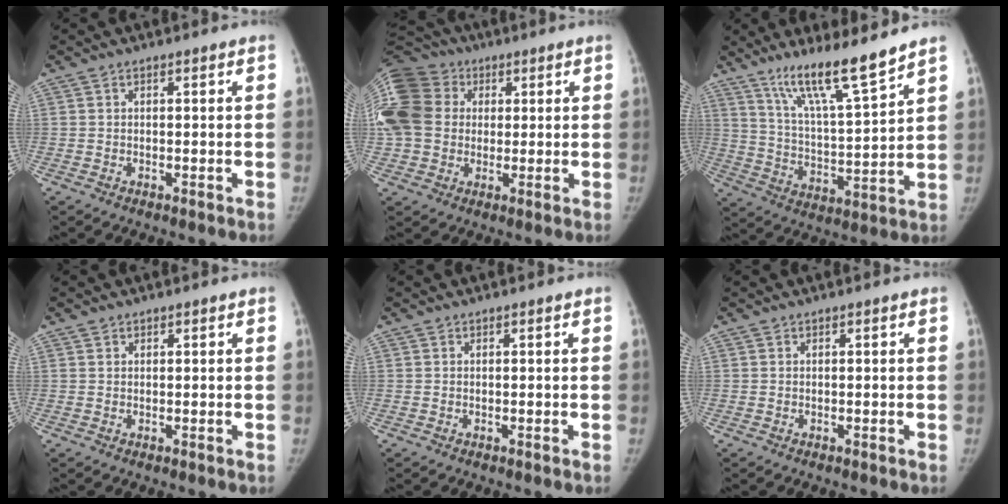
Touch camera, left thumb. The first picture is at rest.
{"total": 19.9, "force": [3.3, 16.7, 10.4], "torque": [-0.252, 0.049, 0.061]}
{"total": 13.6, "force": [10.4, 0.9, 8.6], "torque": [-0.143, -0.068, 0.192]}
{"total": 0.7, "force": [0.5, 0.5, 0.1], "torque": [0.005, -0.003, 0.006]}
{"total": 0.0}
{"total": 0.0}